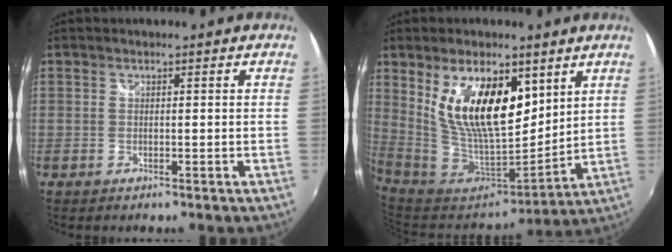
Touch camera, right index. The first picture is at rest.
{"total": 16.8, "force": [6.5, 7.9, 13.4], "torque": [-0.246, -0.002, 0.130]}